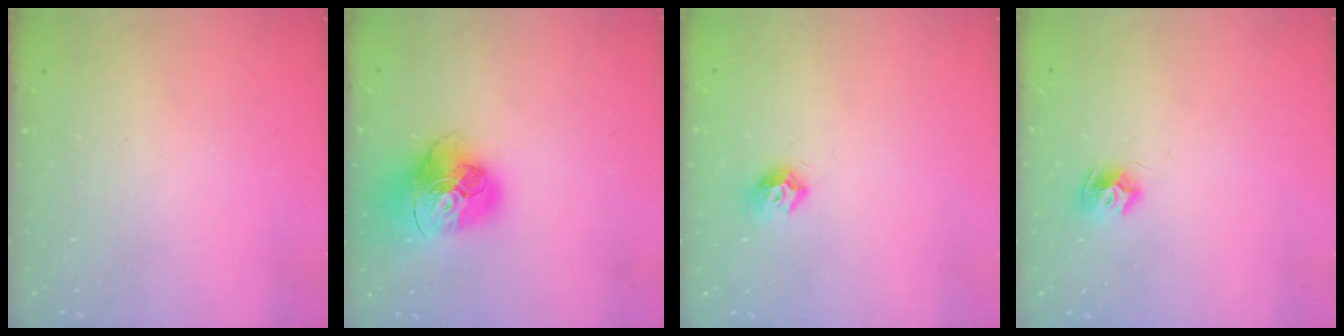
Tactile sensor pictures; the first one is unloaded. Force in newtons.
{"total": 16.7, "press": 16.6, "slide": 1.8}
{"total": 7.9, "press": 7.9, "slide": 0.8}
{"total": 7.5, "press": 7.5, "slide": 0.1}